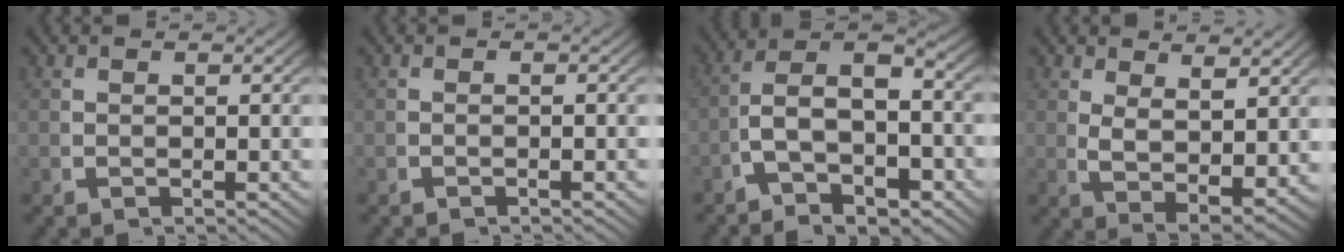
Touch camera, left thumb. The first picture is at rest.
{"total": 0.6, "force": [-0.5, 0.0, 0.2], "torque": [0.000, 0.003, -0.012]}
{"total": 8.9, "force": [-1.9, 5.9, 6.5], "torque": [-0.120, -0.029, -0.028]}
{"total": 5.4, "force": [1.0, 3.2, 4.2], "torque": [-0.091, -0.031, 0.036]}